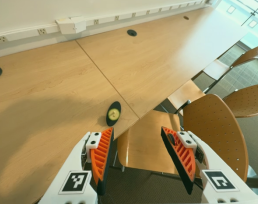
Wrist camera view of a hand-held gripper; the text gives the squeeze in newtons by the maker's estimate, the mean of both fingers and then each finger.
{"total": 0.0}